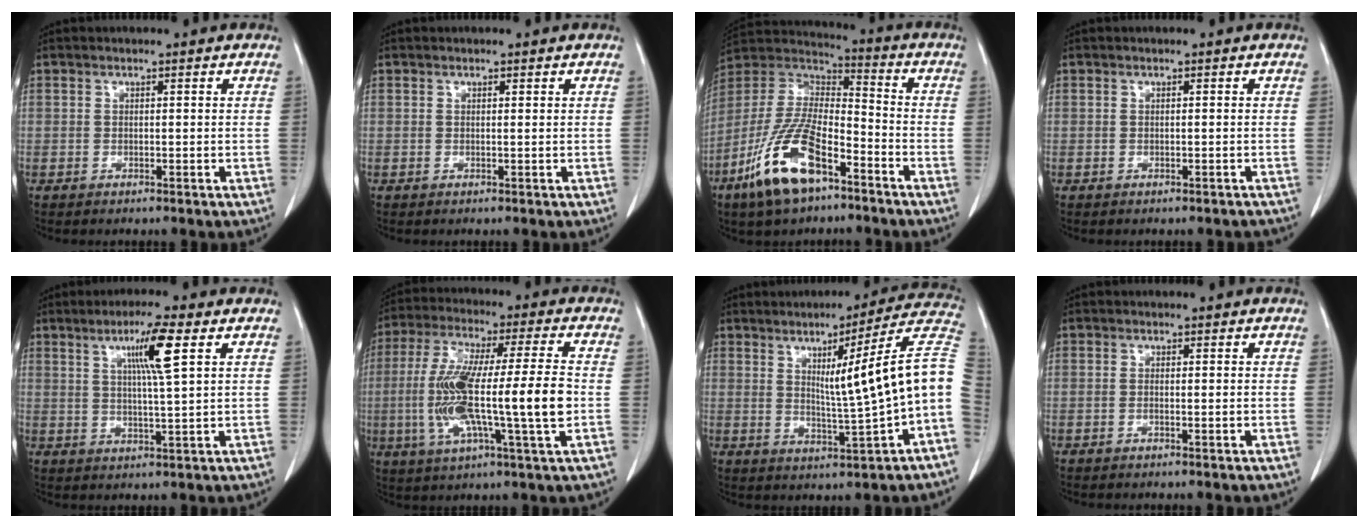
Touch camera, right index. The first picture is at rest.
{"total": 0.0}
{"total": 16.2, "force": [-8.9, 5.6, 12.3], "torque": [-0.260, -0.007, -0.165]}
{"total": 1.0, "force": [-0.8, 0.6, 0.1], "torque": [0.004, 0.005, -0.012]}
{"total": 7.4, "force": [2.9, -0.6, 6.8], "torque": [-0.119, 0.001, 0.051]}
{"total": 17.4, "force": [-2.0, 0.9, 17.3], "torque": [-0.332, 0.002, -0.040]}
{"total": 13.9, "force": [0.4, -1.5, 13.8], "torque": [-0.179, 0.007, 0.003]}
{"total": 0.9, "force": [-0.2, 0.1, 0.8], "torque": [-0.014, -0.001, -0.001]}